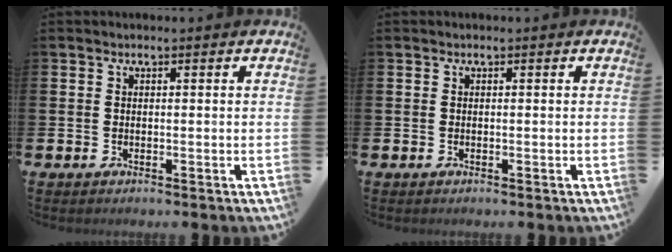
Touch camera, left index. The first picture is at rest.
{"total": 0.0}